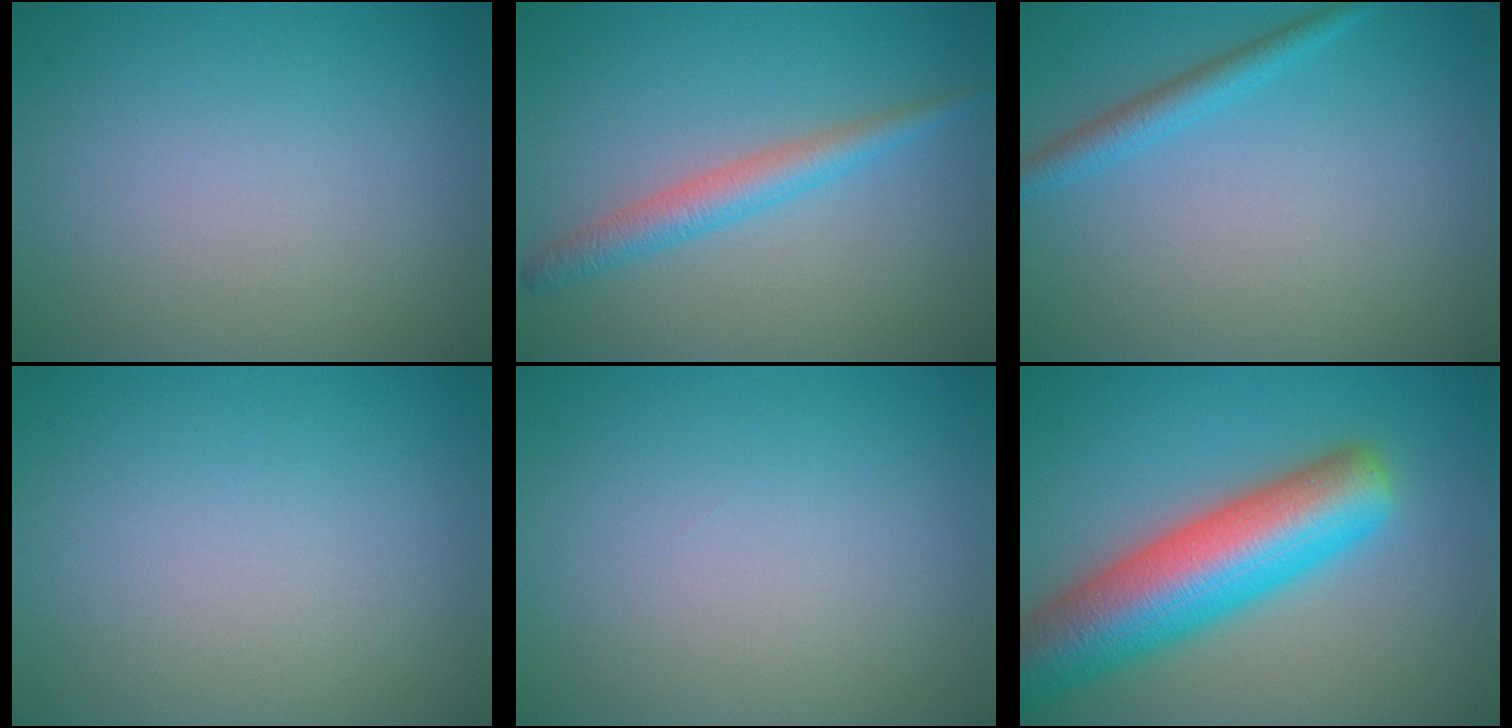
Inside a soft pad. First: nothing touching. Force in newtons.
{"total": 2.8, "press": 2.8, "slide": 0.1}
{"total": 1.9, "press": 1.9, "slide": 0.2}
{"total": 0.0}
{"total": 0.0}
{"total": 10.8, "press": 10.8, "slide": 0.4}